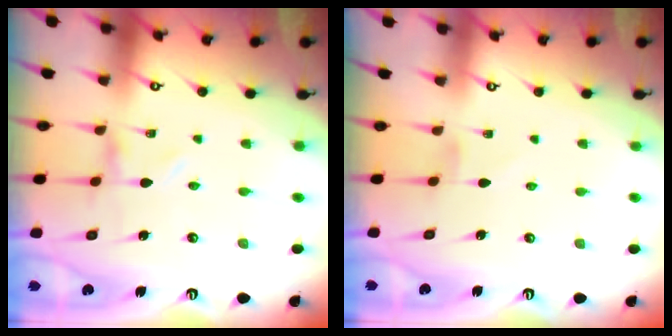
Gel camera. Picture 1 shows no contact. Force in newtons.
{"total": 0.0}